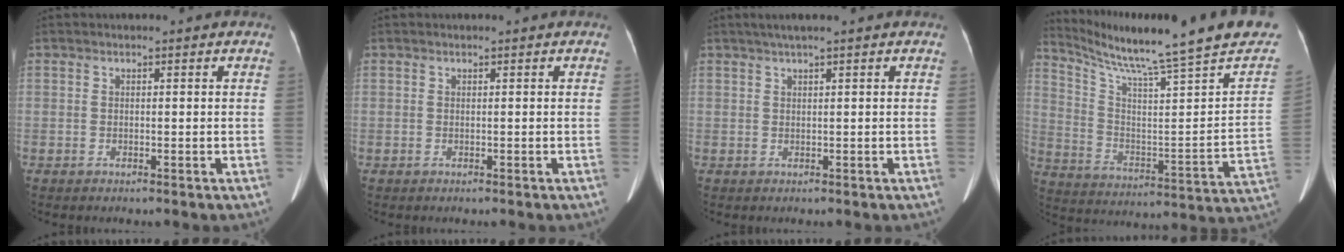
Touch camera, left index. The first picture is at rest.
{"total": 0.0}
{"total": 2.3, "force": [1.5, -0.4, 1.6], "torque": [-0.034, 0.016, 0.031]}
{"total": 26.4, "force": [21.9, -0.1, 14.6], "torque": [-0.235, -0.079, 0.302]}